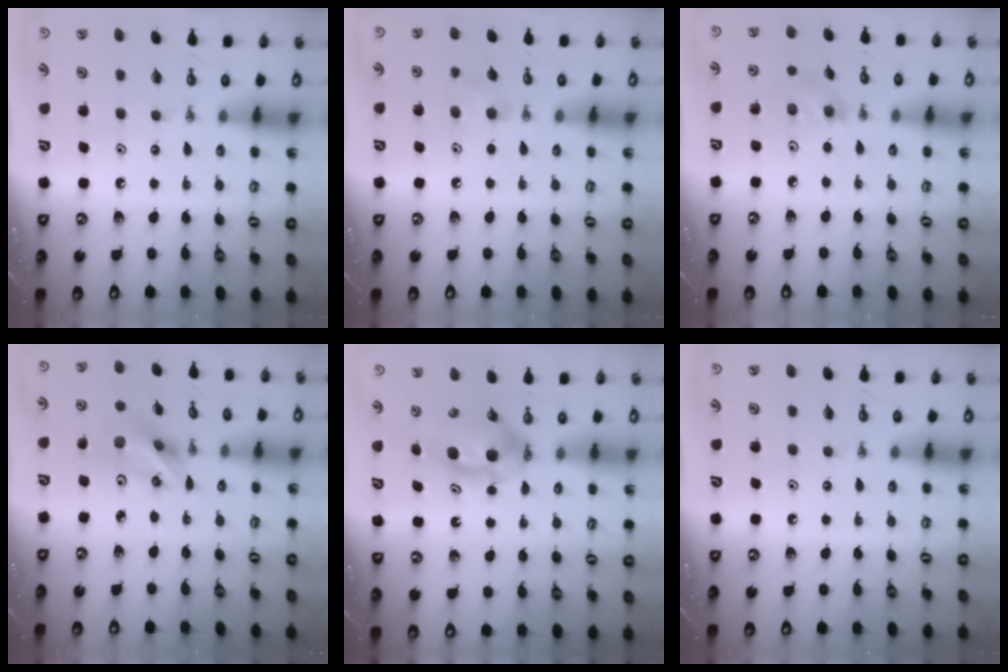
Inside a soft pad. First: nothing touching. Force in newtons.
{"total": 7.1, "press": 6.1, "slide": 3.5}
{"total": 3.4, "press": 3.4, "slide": 0.5}
{"total": 9.7, "press": 9.3, "slide": 2.7}
{"total": 6.8, "press": 5.9, "slide": 3.2}
{"total": 0.0}